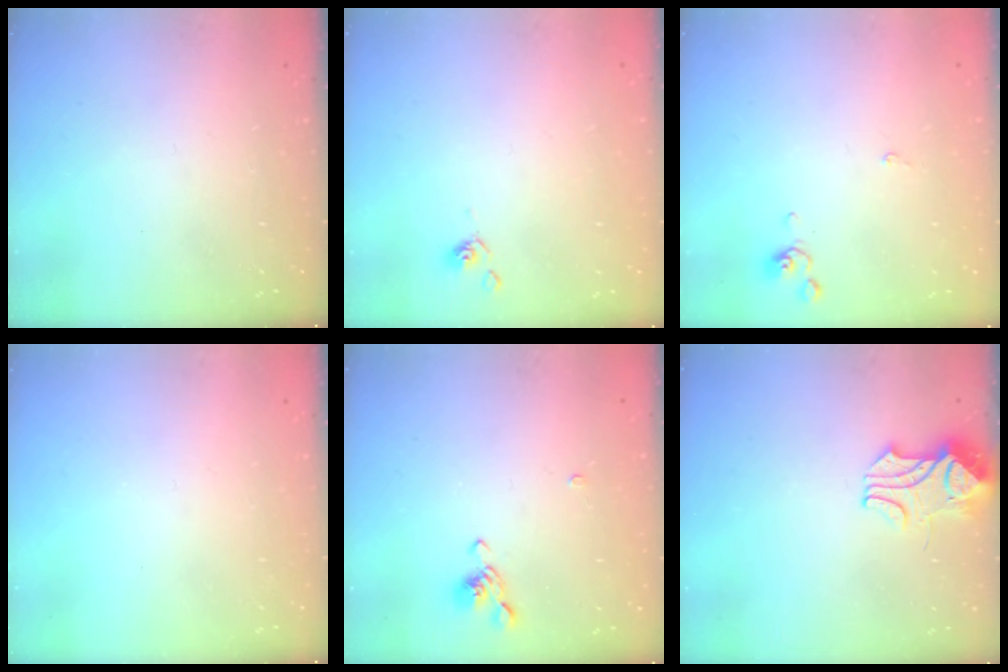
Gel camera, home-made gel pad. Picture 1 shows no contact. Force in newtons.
{"total": 2.4, "press": 2.4, "slide": 0.3}
{"total": 0.0}
{"total": 0.0}
{"total": 2.5, "press": 2.4, "slide": 0.7}
{"total": 2.5, "press": 2.4, "slide": 0.9}